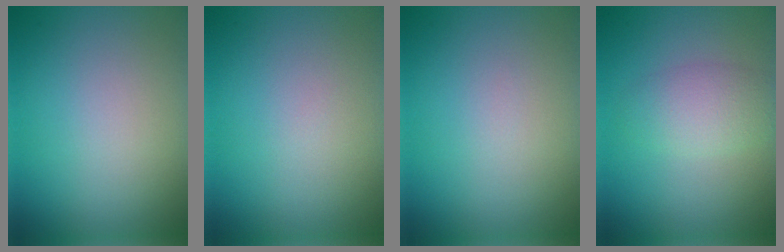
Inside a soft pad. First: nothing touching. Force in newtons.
{"total": 0.0}
{"total": 0.0}
{"total": 2.9, "press": 2.9, "slide": 0.1}